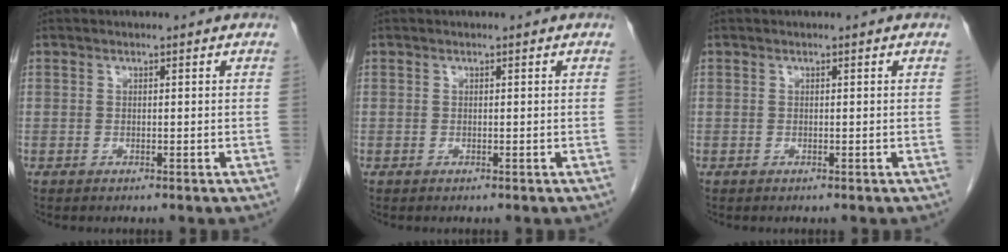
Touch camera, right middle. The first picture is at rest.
{"total": 0.0}
{"total": 0.0}